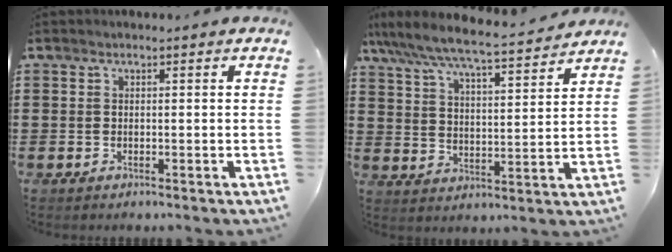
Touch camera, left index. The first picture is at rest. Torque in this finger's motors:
{"motor_torque": [1.19, -0.95, 0.40, 0.21]}